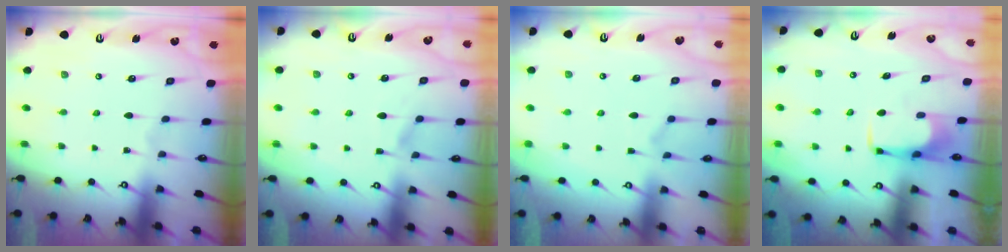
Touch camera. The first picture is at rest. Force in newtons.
{"total": 4.3, "press": 4.3, "slide": 0.5}
{"total": 1.1, "press": 0.3, "slide": 1.0}
{"total": 1.7, "press": 1.6, "slide": 0.4}